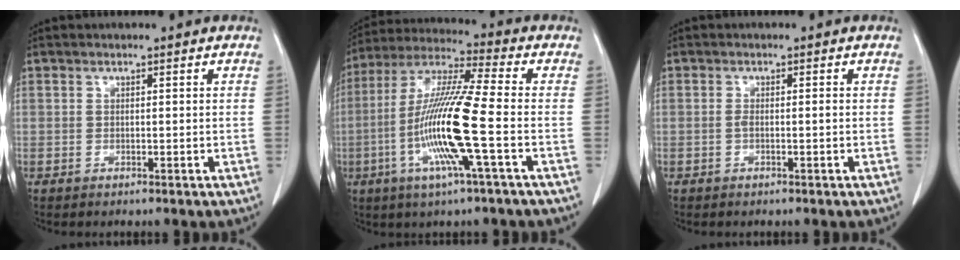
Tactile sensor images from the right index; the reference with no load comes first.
{"total": 14.7, "force": [-3.6, -0.4, 14.2], "torque": [-0.289, -0.008, -0.081]}
{"total": 1.0, "force": [-0.3, 0.1, 1.0], "torque": [-0.018, 0.000, -0.004]}